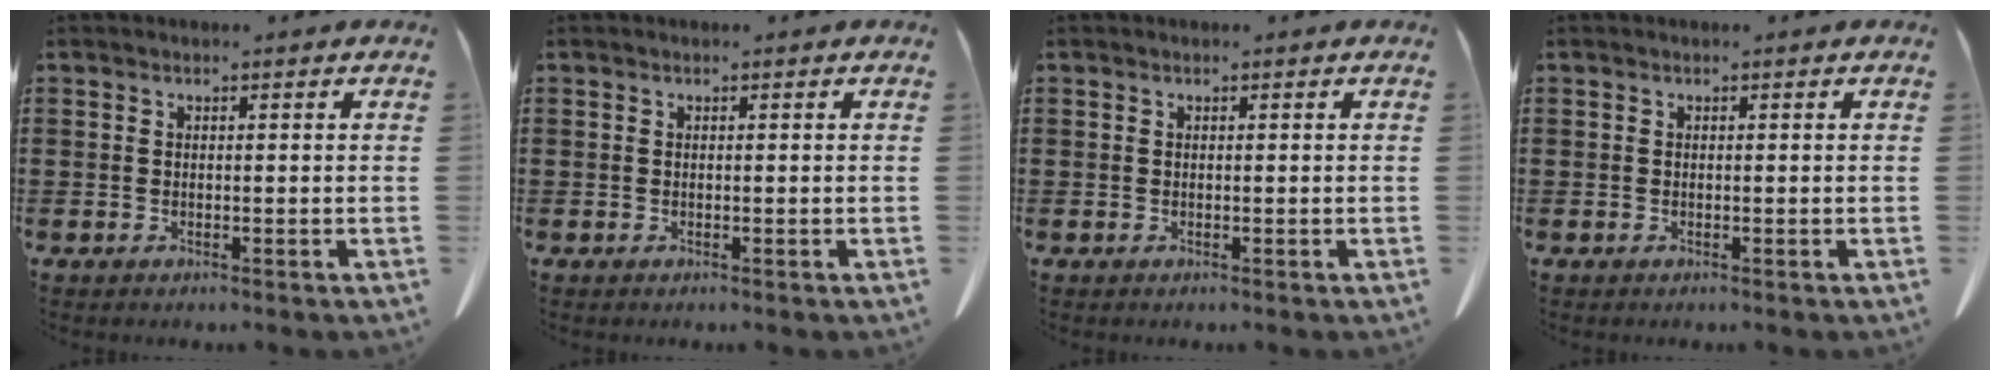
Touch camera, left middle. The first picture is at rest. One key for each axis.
{"total": 0.0}
{"total": 0.0}
{"total": 0.0}